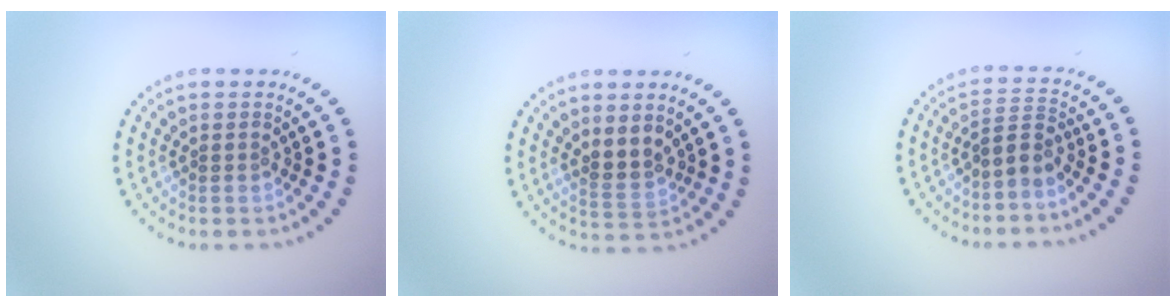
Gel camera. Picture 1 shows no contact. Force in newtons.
{"total": 2.5, "press": 2.2, "slide": 1.1}
{"total": 2.3, "press": 1.5, "slide": 1.7}